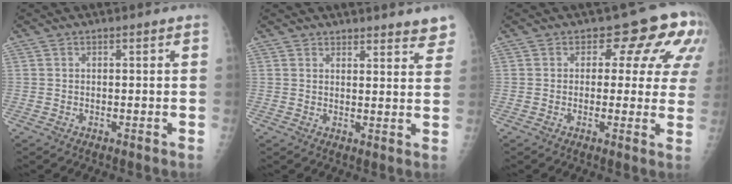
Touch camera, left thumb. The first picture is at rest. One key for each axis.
{"total": 6.0, "fx": 5.5, "fy": 1.6, "fz": 1.9, "tx": 0.007, "ty": -0.030, "tz": 0.055}
{"total": 10.3, "fx": 4.3, "fy": 6.1, "fz": 7.1, "tx": -0.031, "ty": -0.011, "tz": 0.033}